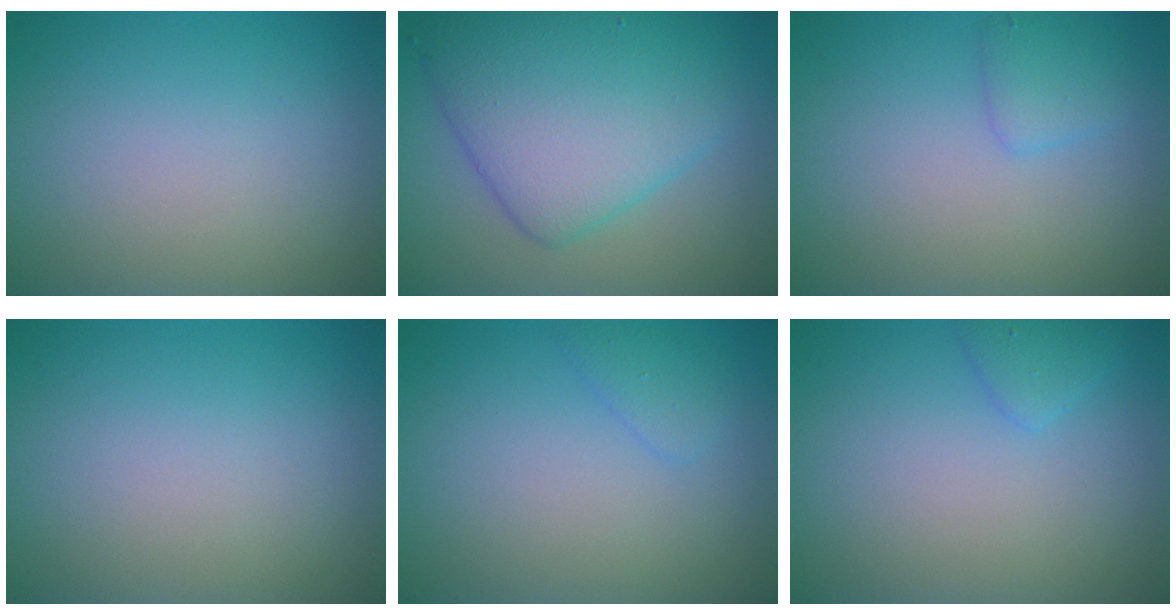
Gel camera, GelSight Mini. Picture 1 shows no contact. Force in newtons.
{"total": 8.5, "press": 8.5, "slide": 0.3}
{"total": 1.7, "press": 1.7, "slide": 0.1}
{"total": 0.0}
{"total": 1.3, "press": 1.3, "slide": 0.0}
{"total": 1.4, "press": 1.4, "slide": 0.1}